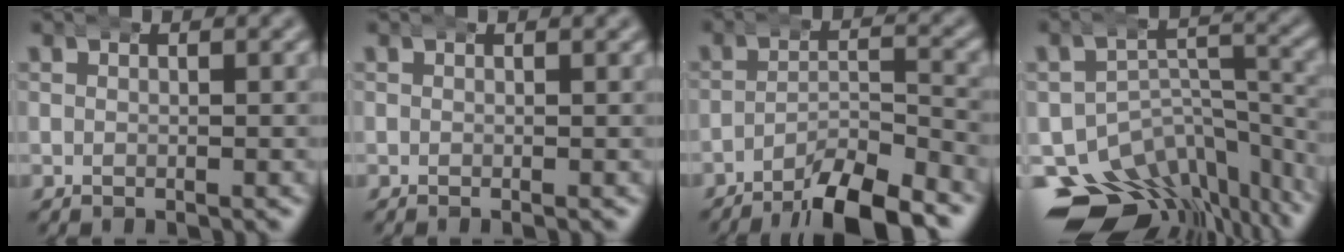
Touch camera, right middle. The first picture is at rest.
{"total": 0.0}
{"total": 9.0, "force": [-7.7, 2.3, 4.1], "torque": [-0.036, -0.010, -0.117]}
{"total": 15.8, "force": [-9.3, 10.2, 7.8], "torque": [-0.120, -0.052, -0.132]}